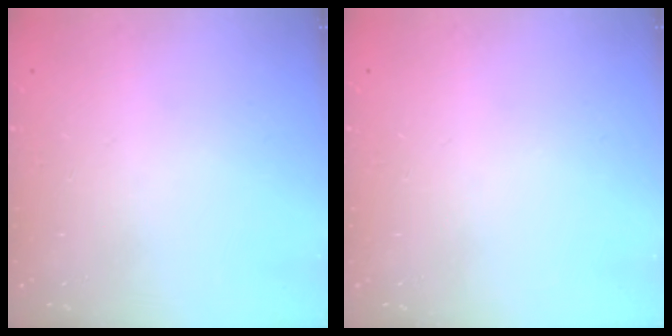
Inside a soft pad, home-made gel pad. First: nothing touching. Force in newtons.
{"total": 0.0}